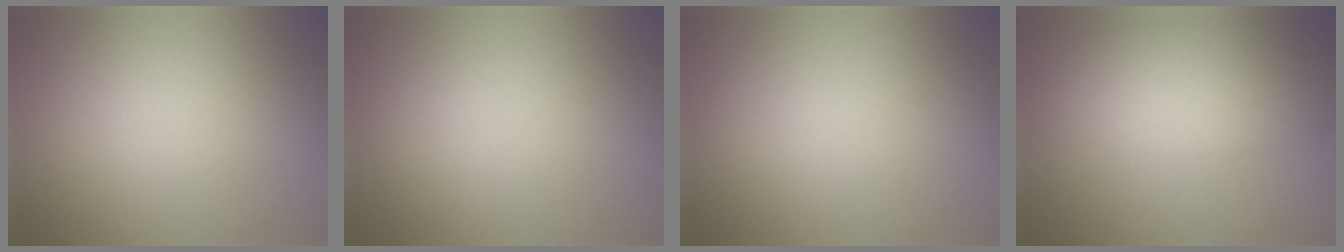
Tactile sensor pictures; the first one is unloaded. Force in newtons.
{"total": 0.0}
{"total": 0.0}
{"total": 7.0, "press": 7.0, "slide": 0.5}